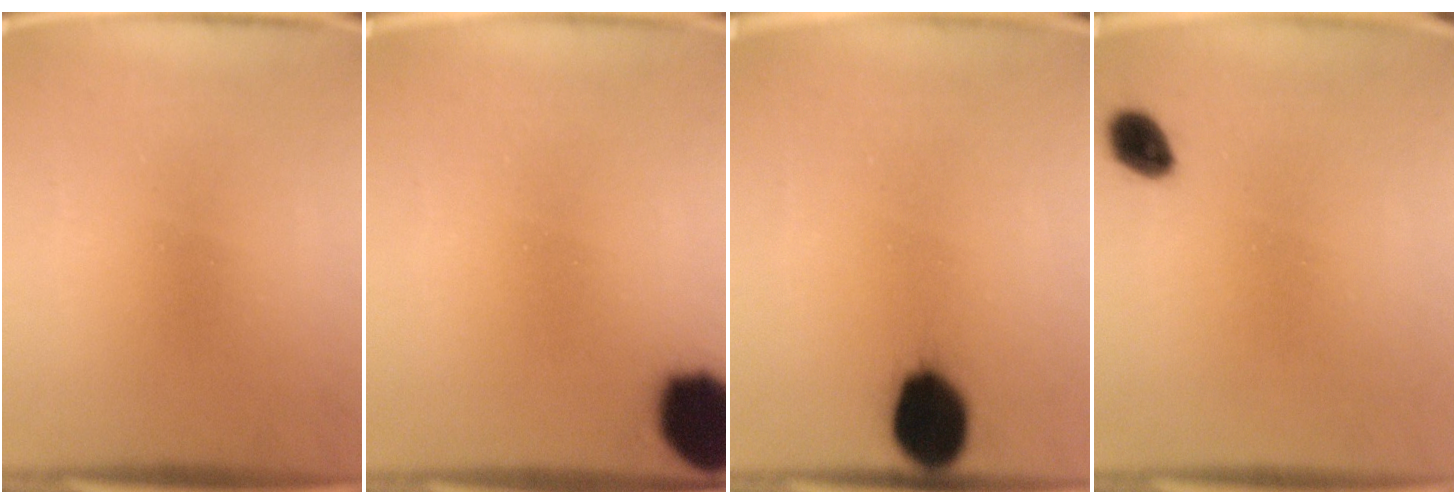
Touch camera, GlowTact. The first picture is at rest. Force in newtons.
{"total": 15.6}
{"total": 11.9}
{"total": 4.1}